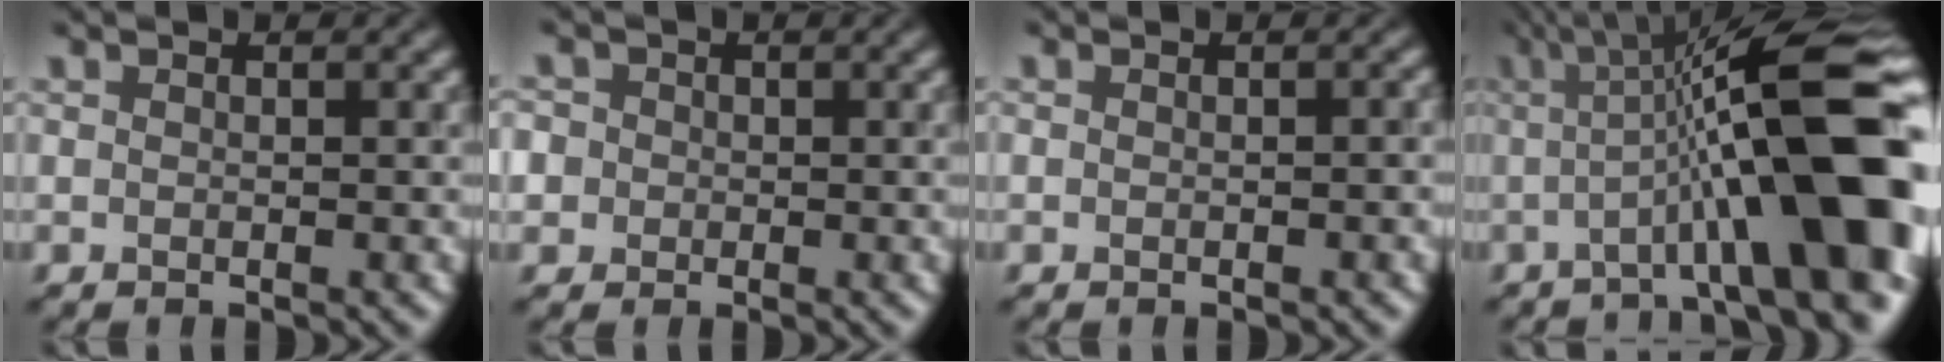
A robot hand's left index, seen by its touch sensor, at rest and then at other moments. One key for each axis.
{"total": 4.5, "fx": 1.1, "fy": 4.0, "fz": 1.7, "tx": -0.027, "ty": 0.032, "tz": -0.010}
{"total": 0.6, "fx": -0.2, "fy": 0.3, "fz": 0.5, "tx": -0.006, "ty": -0.003, "tz": -0.003}
{"total": 14.6, "fx": -0.7, "fy": 3.1, "fz": 14.3, "tx": -0.187, "ty": 0.028, "tz": -0.017}